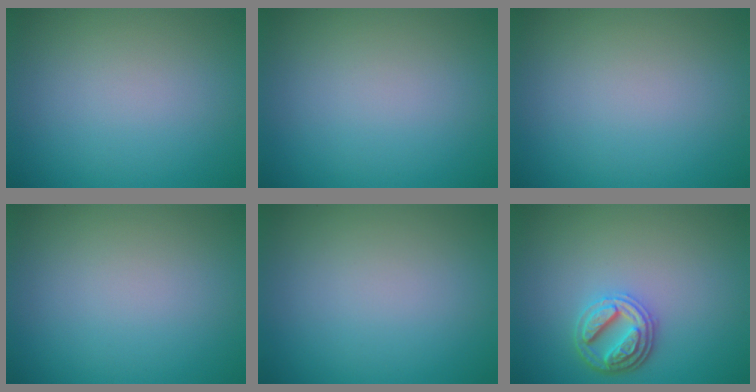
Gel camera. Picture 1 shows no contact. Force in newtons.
{"total": 0.0}
{"total": 0.0}
{"total": 0.0}
{"total": 0.0}
{"total": 3.5, "press": 3.1, "slide": 1.6}